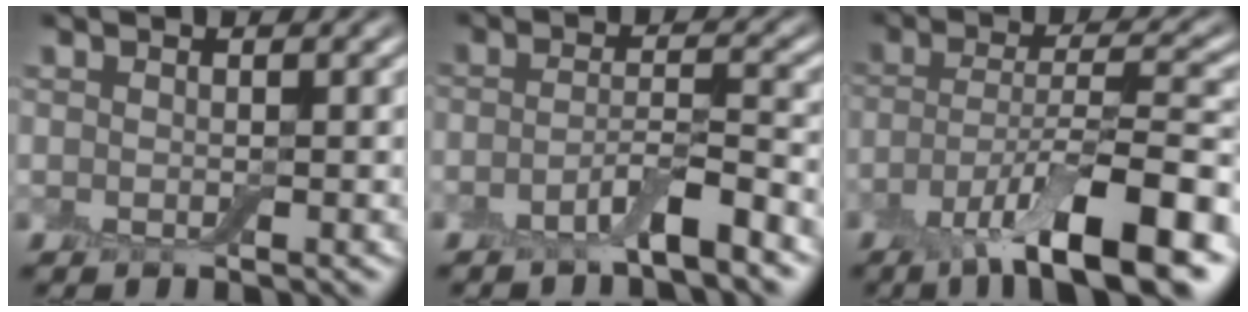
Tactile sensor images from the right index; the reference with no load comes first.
{"total": 3.6, "force": [-2.5, 0.5, 2.6], "torque": [-0.045, 0.006, -0.053]}
{"total": 10.4, "force": [-5.5, 2.4, 8.5], "torque": [-0.141, -0.003, -0.098]}